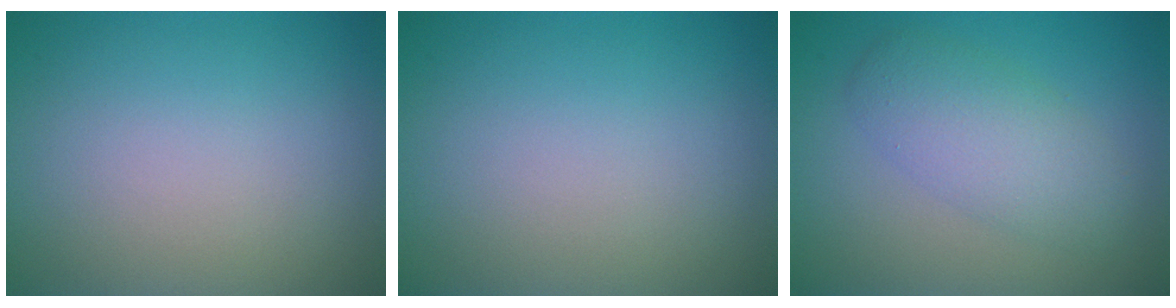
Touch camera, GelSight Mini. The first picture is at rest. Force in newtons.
{"total": 0.0}
{"total": 4.0, "press": 4.0, "slide": 0.2}